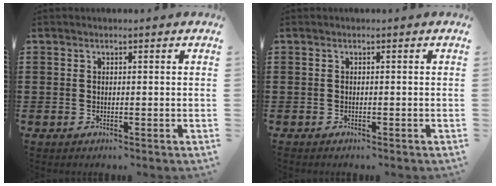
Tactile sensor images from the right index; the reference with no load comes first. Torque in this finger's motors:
{"motor_torque": [0.96, 0.79, 0.48, 0.09]}